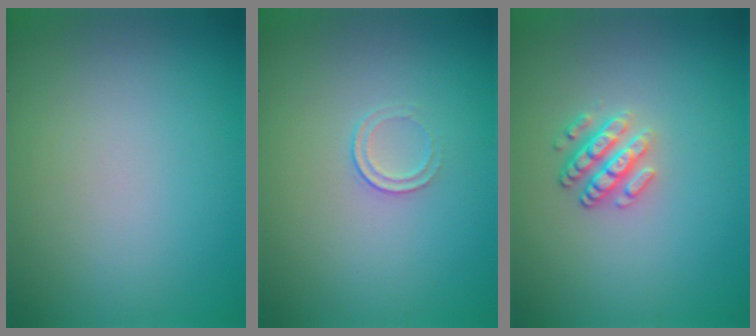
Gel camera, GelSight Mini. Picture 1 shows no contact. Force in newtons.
{"total": 1.0, "press": 0.5, "slide": 0.9}
{"total": 2.6, "press": 2.4, "slide": 1.1}